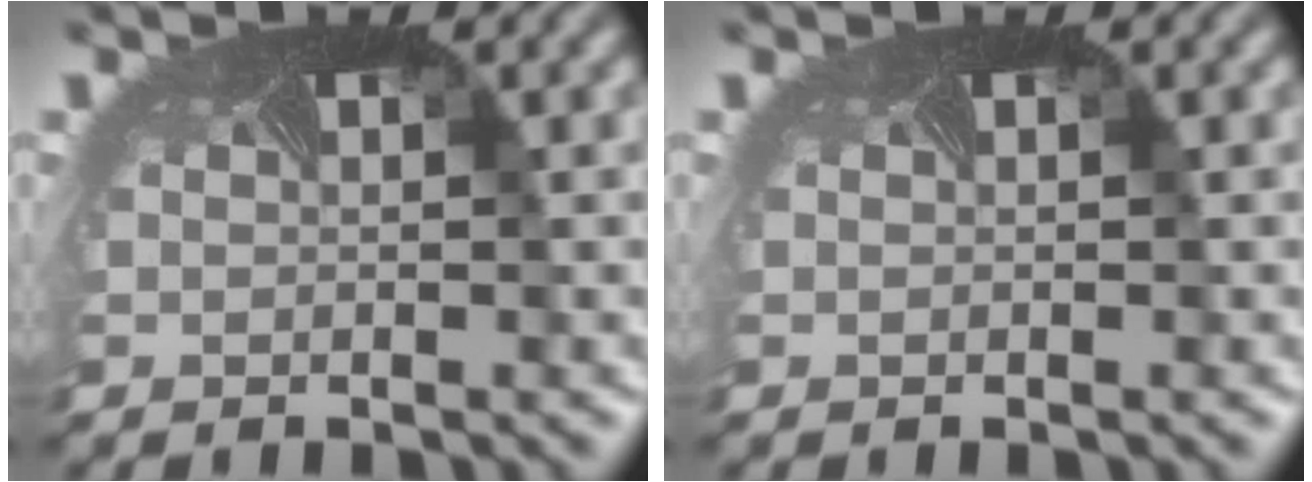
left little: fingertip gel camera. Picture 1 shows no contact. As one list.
[{"total": 0.0}]